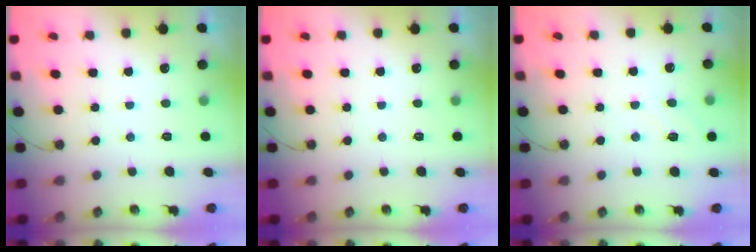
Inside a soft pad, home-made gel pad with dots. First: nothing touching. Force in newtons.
{"total": 0.0}
{"total": 4.5, "press": 4.5, "slide": 0.5}